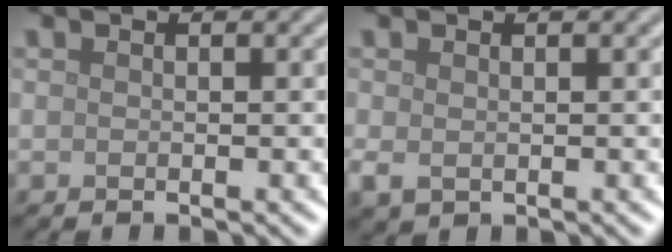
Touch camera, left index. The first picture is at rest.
{"total": 1.6, "force": [-0.2, 1.2, 1.1], "torque": [-0.026, -0.005, -0.001]}